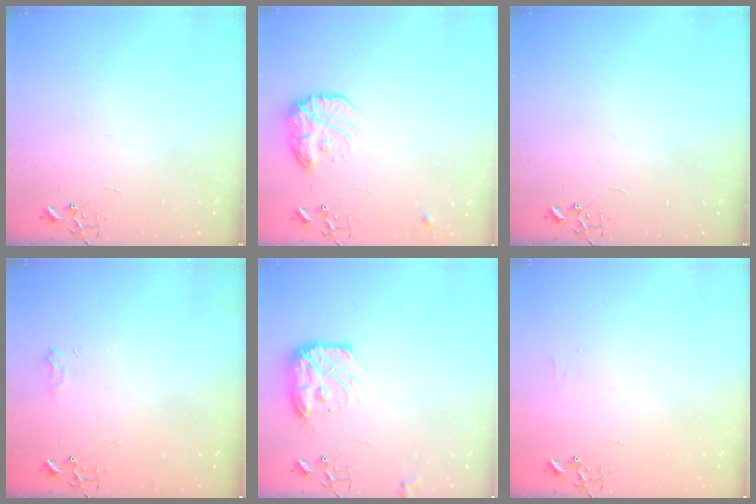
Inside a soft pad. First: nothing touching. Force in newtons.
{"total": 15.0, "press": 15.0, "slide": 1.2}
{"total": 0.0}
{"total": 7.5, "press": 7.4, "slide": 0.8}
{"total": 12.6, "press": 12.6, "slide": 0.6}
{"total": 5.1, "press": 5.1, "slide": 0.7}